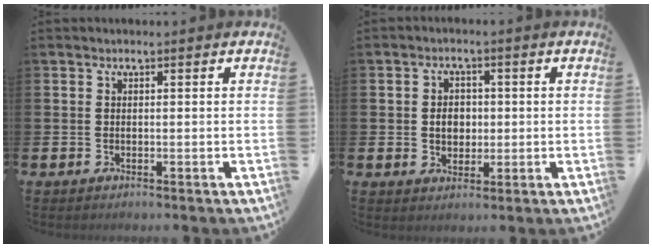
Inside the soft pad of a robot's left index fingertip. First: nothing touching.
{"total": 3.3, "force": [0.2, 2.7, 1.9], "torque": [-0.023, 0.003, -0.006]}